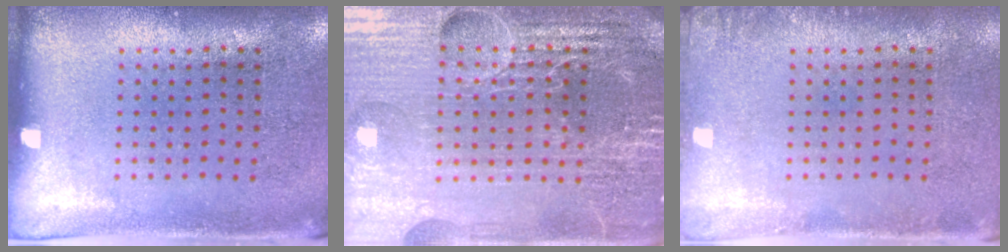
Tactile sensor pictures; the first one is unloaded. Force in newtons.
{"total": 6.2, "press": 5.5, "slide": 2.9}
{"total": 1.1, "press": 1.1, "slide": 0.2}